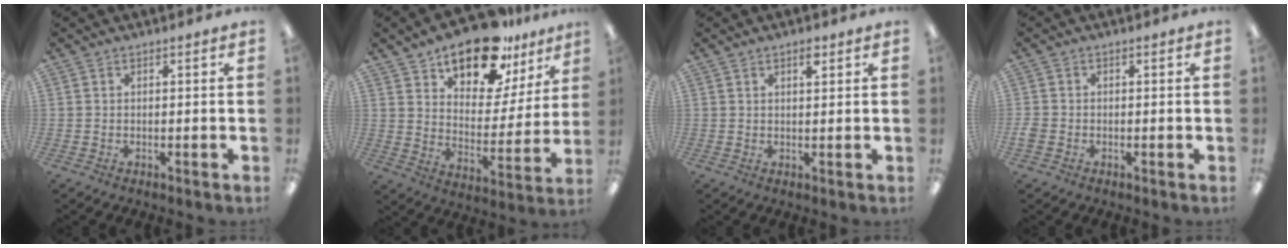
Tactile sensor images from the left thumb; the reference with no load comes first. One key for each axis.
{"total": 17.9, "fx": 13.8, "fy": 8.1, "fz": 8.1, "tx": -0.121, "ty": -0.096, "tz": 0.240}
{"total": 2.4, "fx": 1.6, "fy": 0.8, "fz": 1.6, "tx": -0.019, "ty": -0.004, "tz": 0.025}
{"total": 1.7, "fx": -0.7, "fy": 1.4, "fz": 0.8, "tx": -0.012, "ty": 0.002, "tz": -0.011}